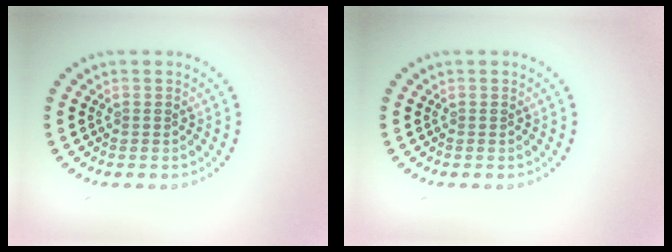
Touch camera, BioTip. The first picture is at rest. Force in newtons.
{"total": 0.0}